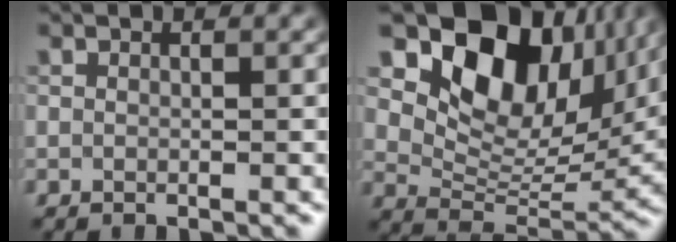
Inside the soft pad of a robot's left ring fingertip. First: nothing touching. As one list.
[{"total": 12.3, "force": [6.7, 7.3, 7.4], "torque": [-0.129, 0.000, 0.122]}]